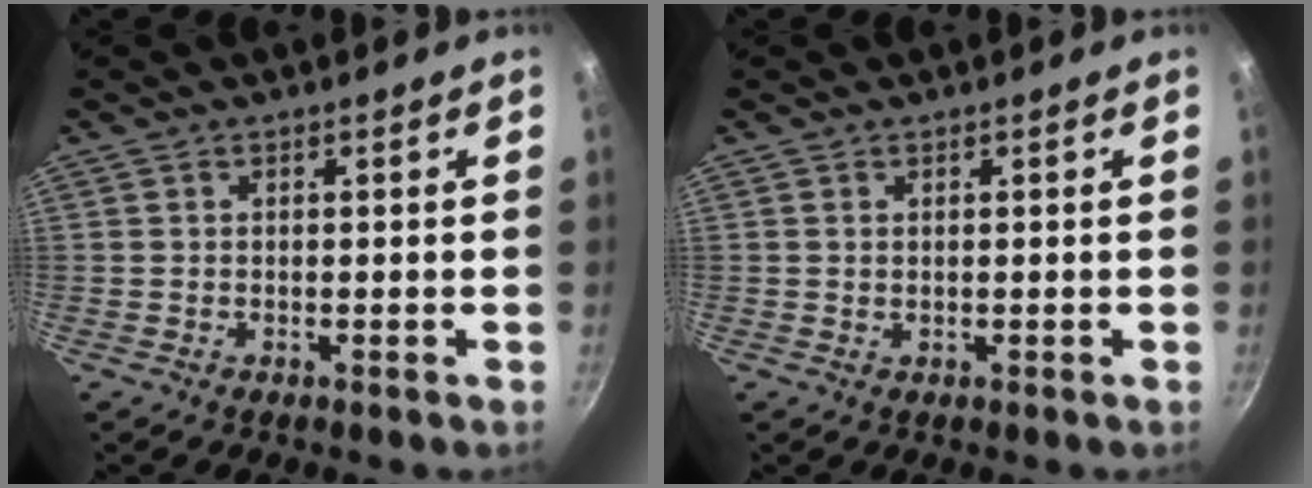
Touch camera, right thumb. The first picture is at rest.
{"total": 0.0}